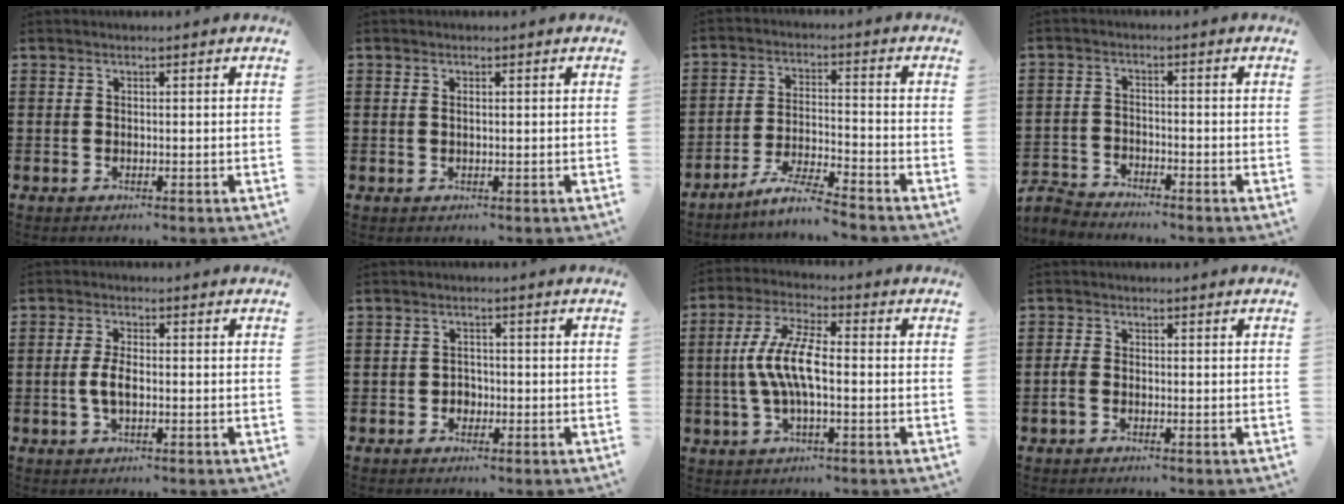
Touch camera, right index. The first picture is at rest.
{"total": 0.7, "force": [0.1, 0.2, 0.7], "torque": [-0.015, -0.002, 0.003]}
{"total": 6.1, "force": [-5.5, -0.5, 2.6], "torque": [-0.064, -0.015, -0.109]}
{"total": 3.2, "force": [-3.2, 0.3, 0.0], "torque": [-0.015, -0.002, -0.071]}
{"total": 3.7, "force": [-0.6, 1.5, 3.3], "torque": [-0.082, -0.004, -0.018]}
{"total": 1.9, "force": [-1.0, 1.5, 0.6], "torque": [-0.016, 0.000, -0.022]}
{"total": 8.5, "force": [-0.9, 2.5, 8.1], "torque": [-0.184, -0.011, -0.025]}
{"total": 1.9, "force": [-0.8, 1.0, 1.3], "torque": [-0.042, -0.006, -0.020]}